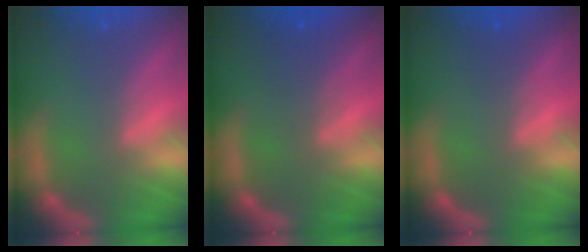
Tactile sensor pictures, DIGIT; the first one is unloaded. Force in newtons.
{"total": 2.5}
{"total": 1.0}